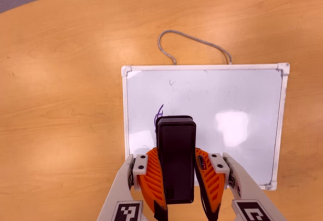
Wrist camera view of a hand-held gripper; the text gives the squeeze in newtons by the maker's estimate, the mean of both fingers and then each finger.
{"total": 8.7, "left": 6.9, "right": 10.5}